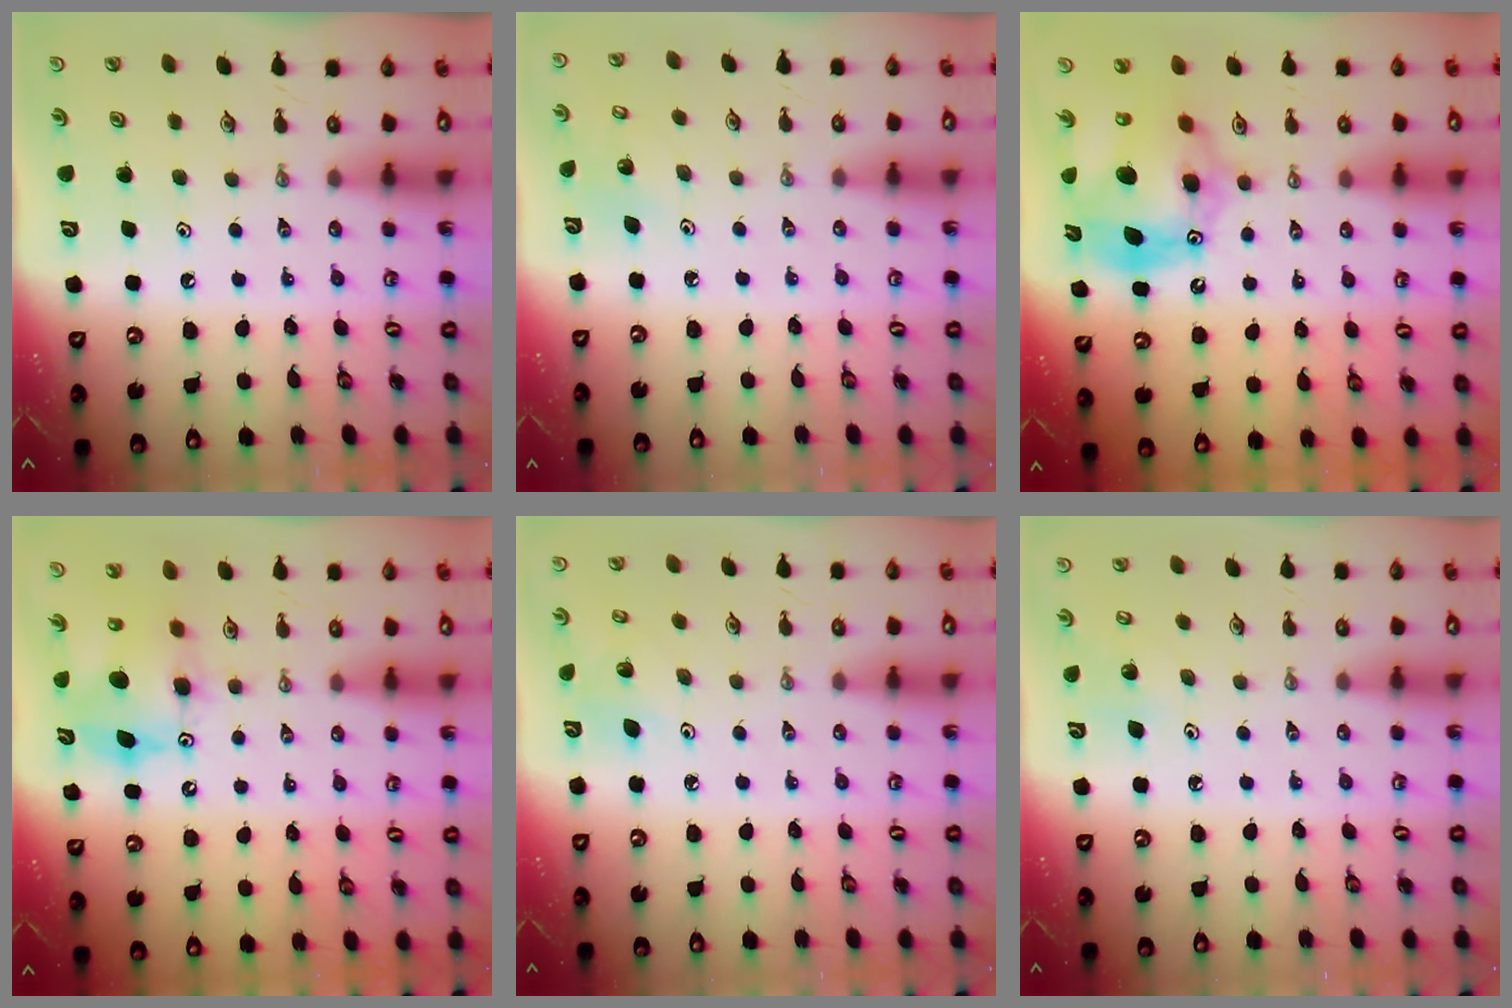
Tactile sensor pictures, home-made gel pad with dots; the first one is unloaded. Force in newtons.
{"total": 3.9, "press": 3.9, "slide": 0.3}
{"total": 15.7, "press": 15.6, "slide": 1.5}
{"total": 9.2, "press": 9.2, "slide": 0.3}
{"total": 5.9, "press": 5.6, "slide": 1.6}
{"total": 6.0, "press": 6.0, "slide": 0.5}